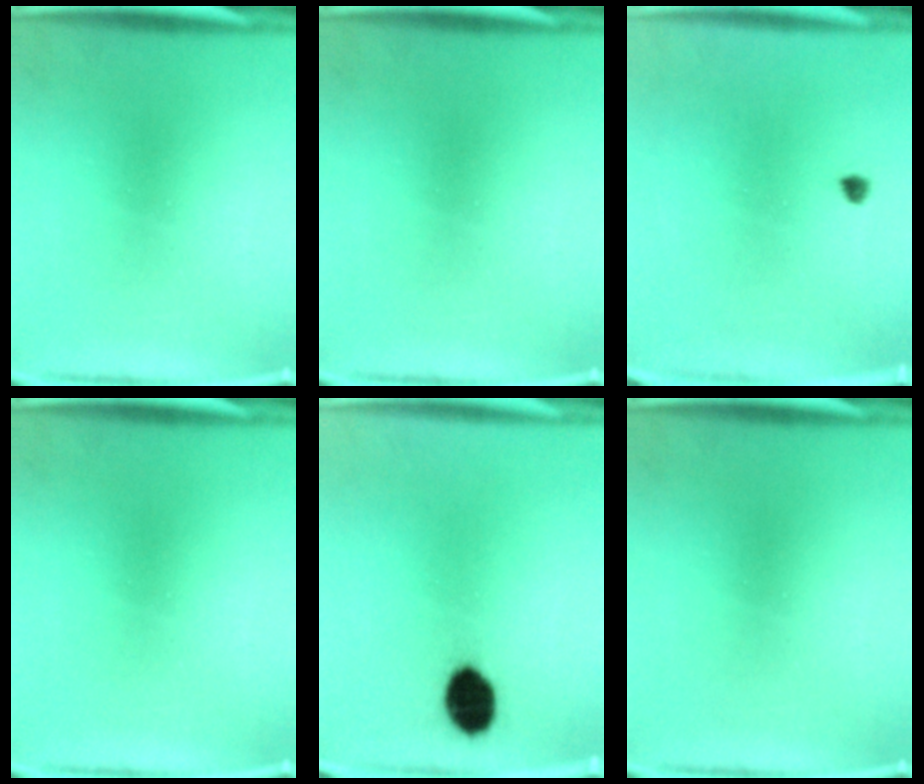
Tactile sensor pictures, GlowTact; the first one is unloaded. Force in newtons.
{"total": 0.0}
{"total": 1.0}
{"total": 0.0}
{"total": 8.4}
{"total": 0.0}